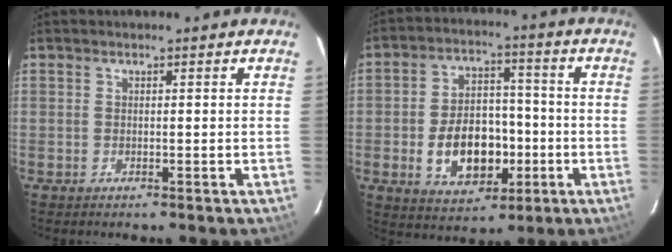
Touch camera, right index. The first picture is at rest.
{"total": 13.3, "force": [-3.5, 8.8, 9.4], "torque": [-0.186, 0.016, -0.040]}